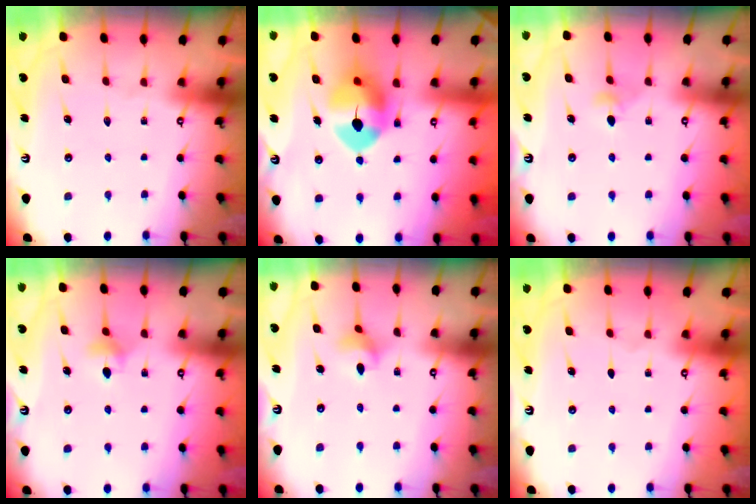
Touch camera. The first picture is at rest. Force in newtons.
{"total": 9.8, "press": 9.7, "slide": 1.5}
{"total": 2.8, "press": 2.7, "slide": 0.4}
{"total": 4.3, "press": 4.2, "slide": 0.7}
{"total": 3.2, "press": 3.2, "slide": 0.1}
{"total": 0.0}